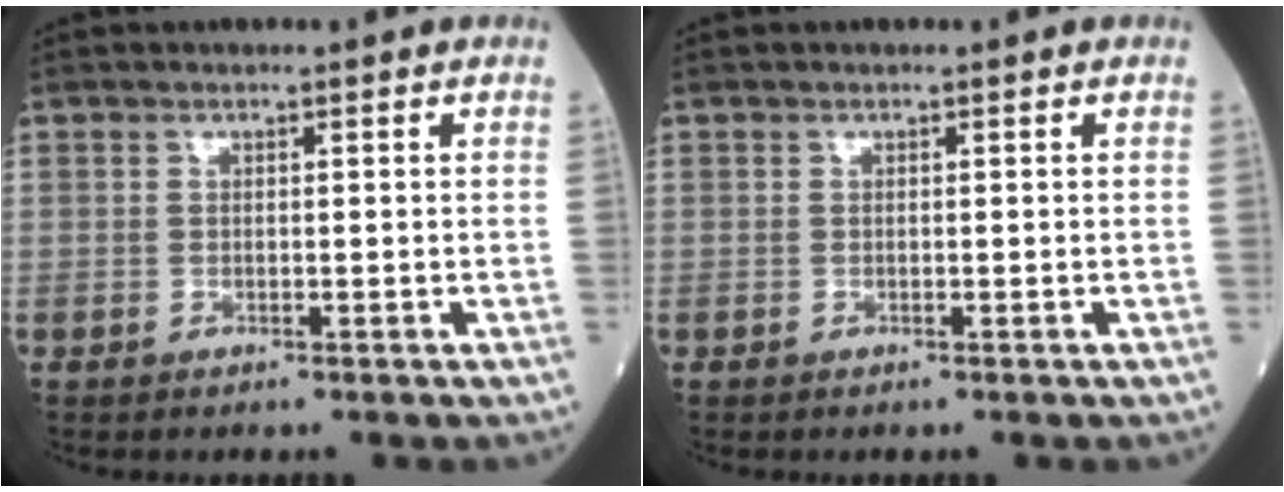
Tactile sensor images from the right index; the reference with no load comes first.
{"total": 0.0}